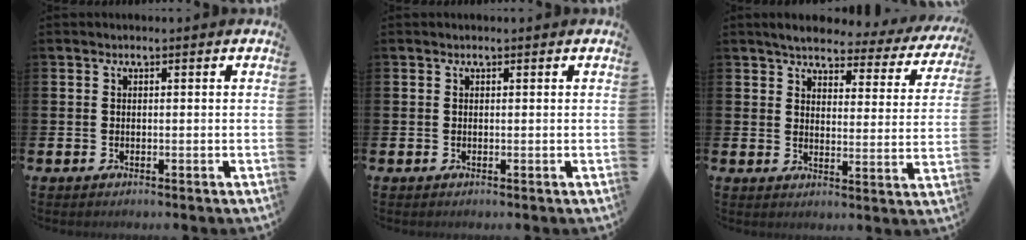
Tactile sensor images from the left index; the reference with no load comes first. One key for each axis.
{"total": 0.0}
{"total": 4.0, "fx": 3.7, "fy": 1.0, "fz": 1.3, "tx": -0.043, "ty": -0.026, "tz": 0.057}